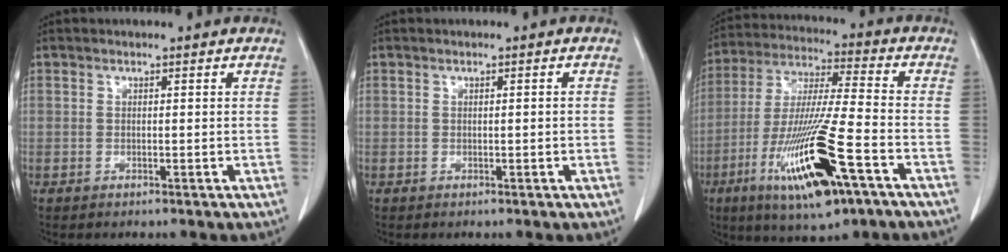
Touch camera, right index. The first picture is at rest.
{"total": 0.8, "force": [-0.1, 0.1, 0.7], "torque": [-0.013, 0.000, 0.001]}
{"total": 18.9, "force": [-8.5, 1.9, 16.8], "torque": [-0.342, -0.036, -0.151]}